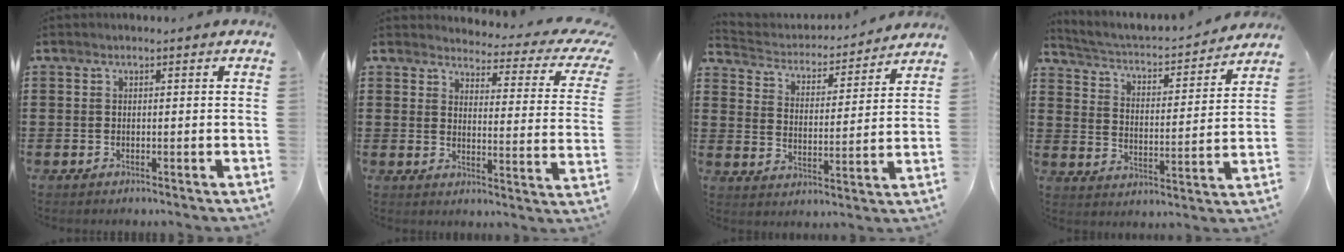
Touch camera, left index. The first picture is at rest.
{"total": 3.6, "force": [3.1, 0.7, 1.8], "torque": [-0.046, -0.028, 0.046]}
{"total": 3.2, "force": [3.1, 0.7, 0.1], "torque": [-0.025, -0.029, 0.045]}
{"total": 2.4, "force": [2.2, 0.4, 0.9], "torque": [-0.035, -0.028, 0.026]}